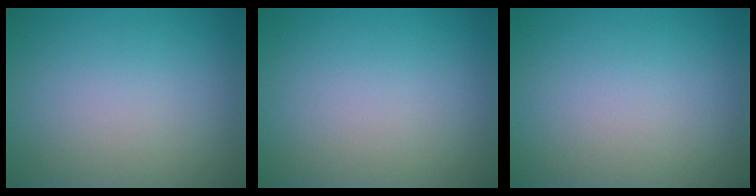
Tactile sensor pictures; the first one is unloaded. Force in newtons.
{"total": 0.0}
{"total": 0.0}